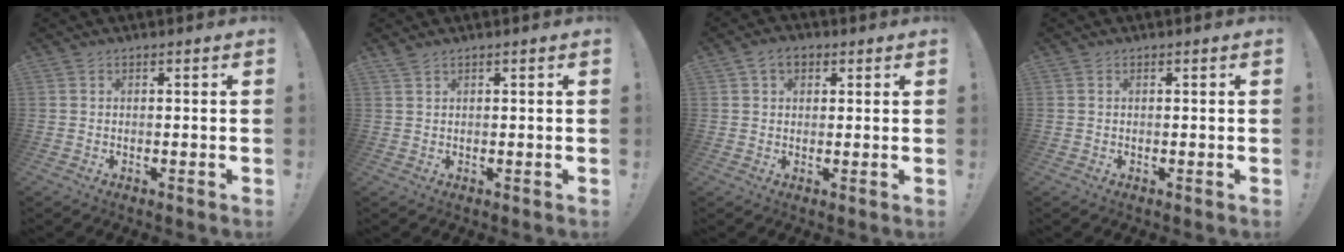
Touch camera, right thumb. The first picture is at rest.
{"total": 1.4, "force": [1.2, 0.2, 0.7], "torque": [-0.016, -0.001, 0.022]}
{"total": 4.4, "force": [1.9, 3.2, 2.5], "torque": [-0.040, 0.001, 0.035]}
{"total": 0.0}